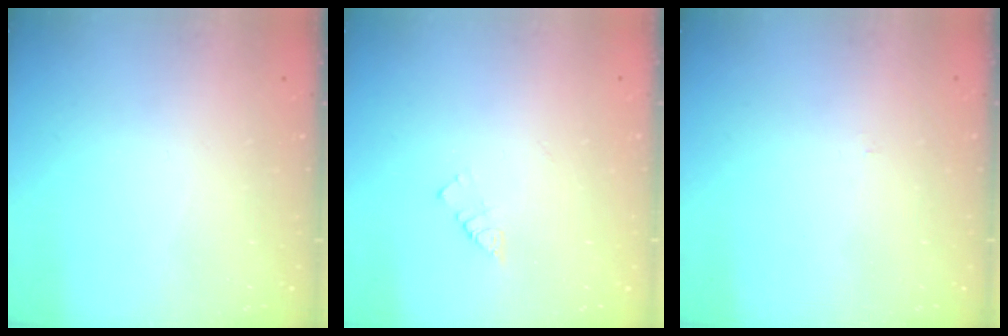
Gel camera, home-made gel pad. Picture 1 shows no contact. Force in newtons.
{"total": 4.0, "press": 4.0, "slide": 0.4}
{"total": 2.2, "press": 2.2, "slide": 0.3}